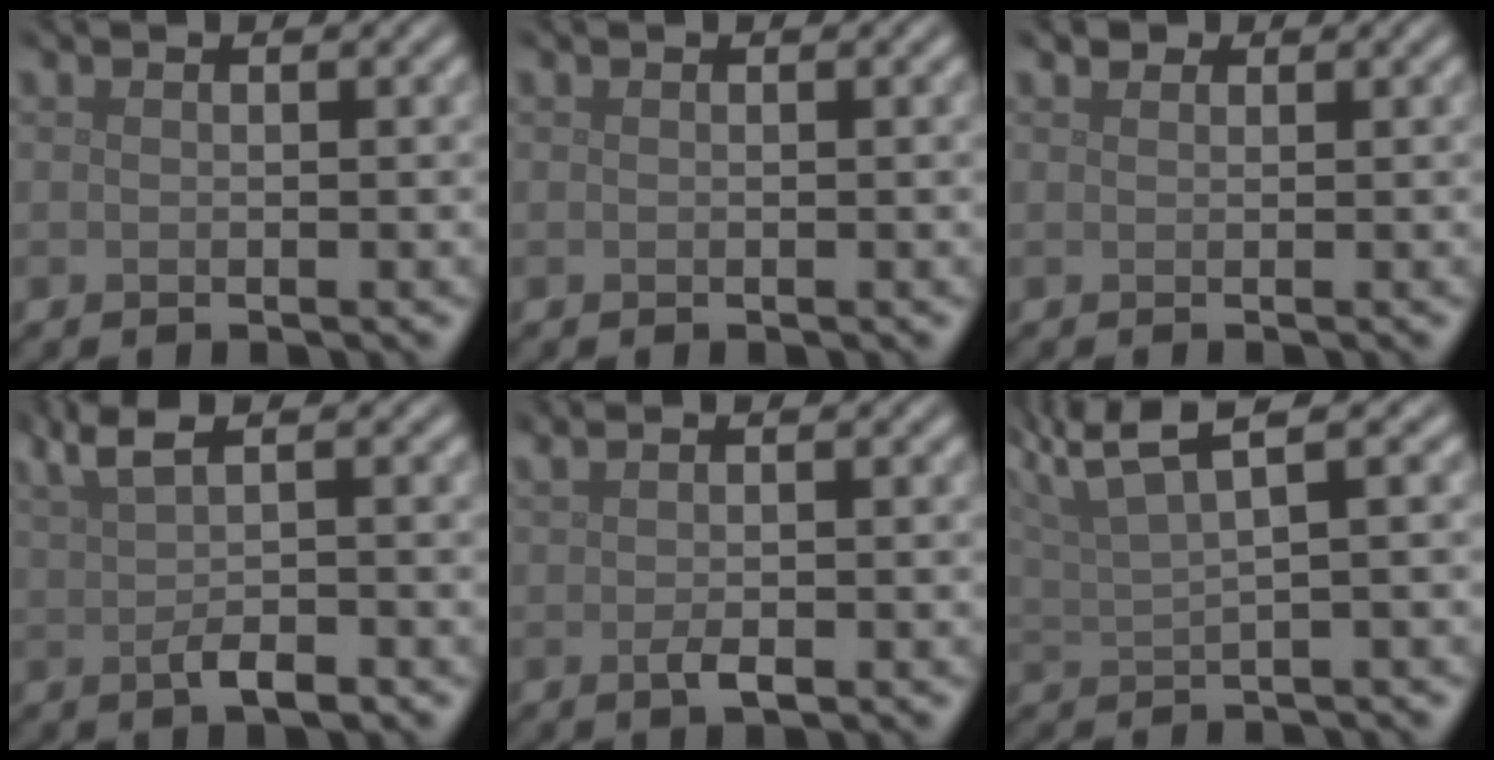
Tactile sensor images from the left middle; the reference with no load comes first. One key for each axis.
{"total": 0.0}
{"total": 0.0}
{"total": 4.2, "fx": 1.0, "fy": 1.2, "fz": 3.9, "tx": -0.072, "ty": 0.002, "tz": 0.019}
{"total": 2.4, "fx": 0.5, "fy": 0.7, "fz": 2.3, "tx": -0.041, "ty": 0.005, "tz": 0.012}
{"total": 5.4, "fx": 3.9, "fy": 0.8, "fz": 3.7, "tx": -0.064, "ty": 0.018, "tz": 0.060}